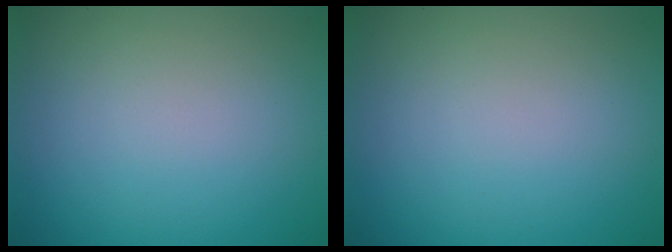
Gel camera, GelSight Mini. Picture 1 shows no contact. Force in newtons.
{"total": 0.0}